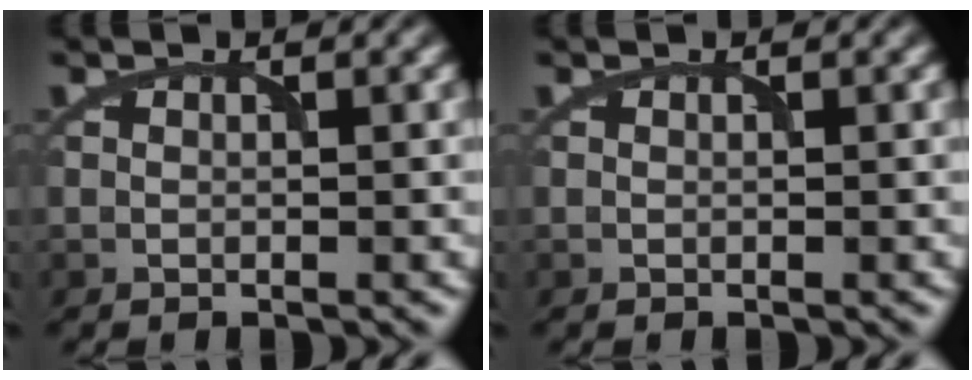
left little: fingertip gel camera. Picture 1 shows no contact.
{"total": 0.0}